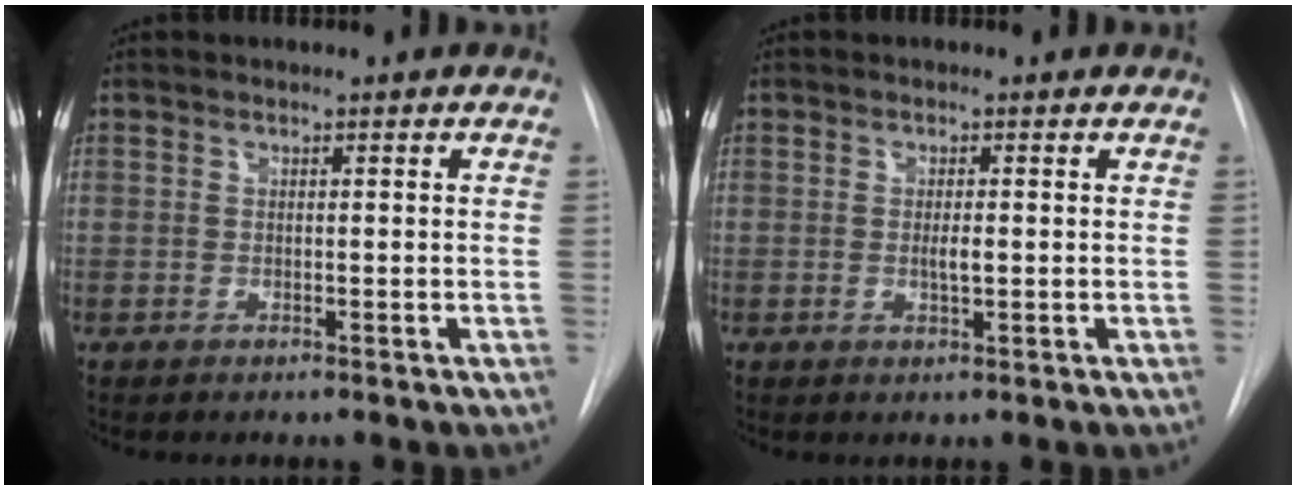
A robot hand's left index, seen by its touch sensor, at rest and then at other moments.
{"total": 1.7, "force": [-0.4, 0.4, 1.6], "torque": [-0.029, -0.005, -0.008]}